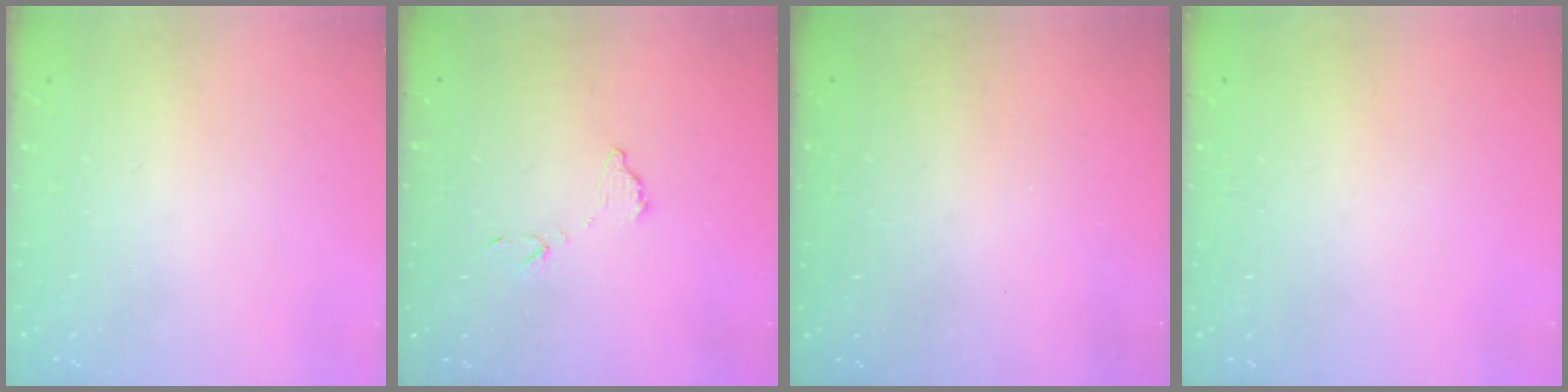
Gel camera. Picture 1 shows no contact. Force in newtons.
{"total": 6.5, "press": 6.5, "slide": 0.4}
{"total": 3.2, "press": 3.2, "slide": 0.1}
{"total": 4.1, "press": 4.1, "slide": 0.1}